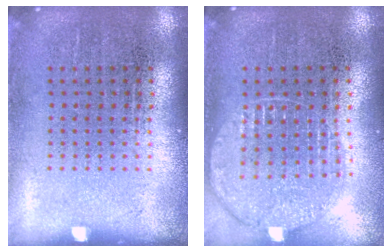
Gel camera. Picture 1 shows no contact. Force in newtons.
{"total": 1.1, "press": 1.1, "slide": 0.1}